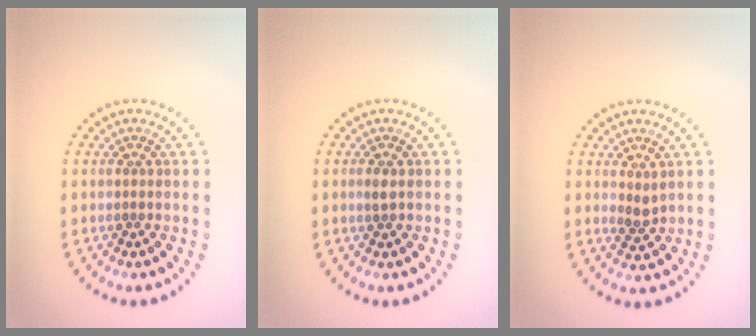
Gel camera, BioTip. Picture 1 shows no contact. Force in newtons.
{"total": 0.8, "press": 0.8, "slide": 0.0}
{"total": 1.2, "press": 0.9, "slide": 0.8}